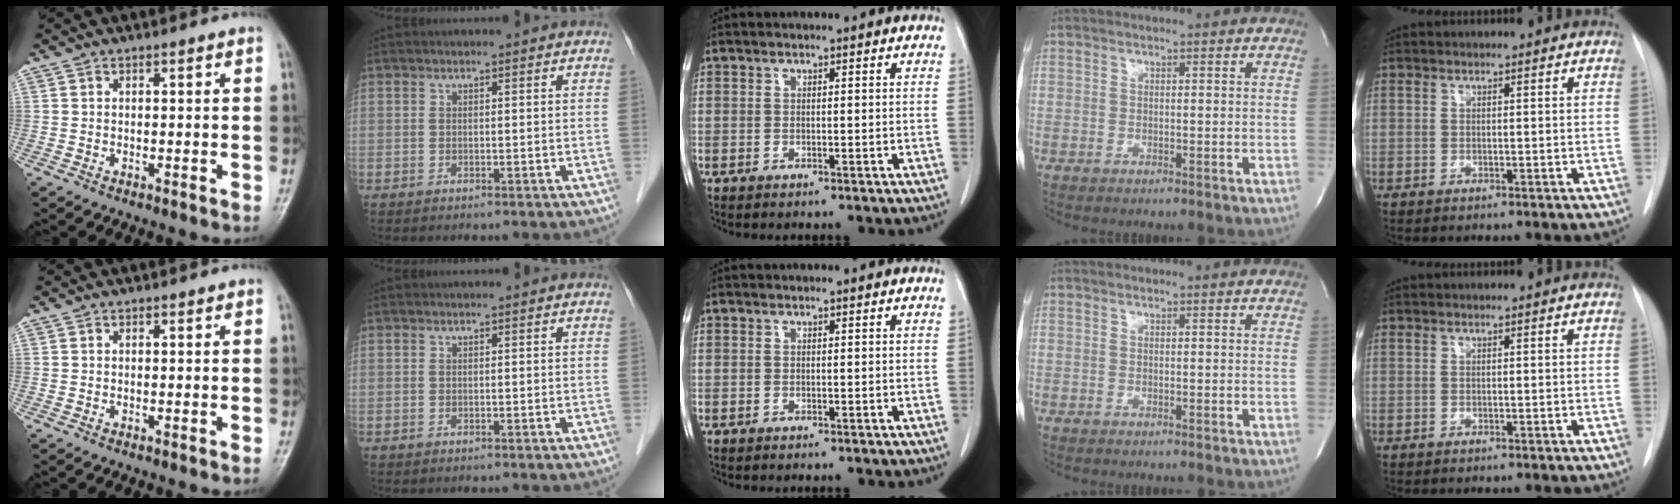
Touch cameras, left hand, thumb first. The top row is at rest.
{}